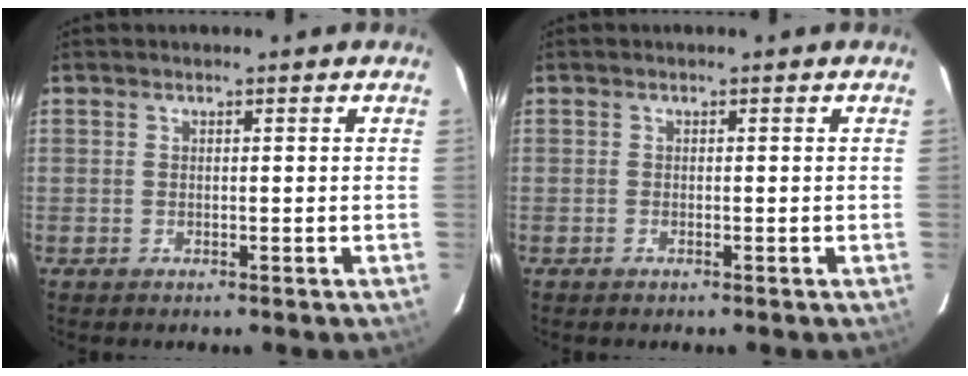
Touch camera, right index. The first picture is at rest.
{"total": 0.0}